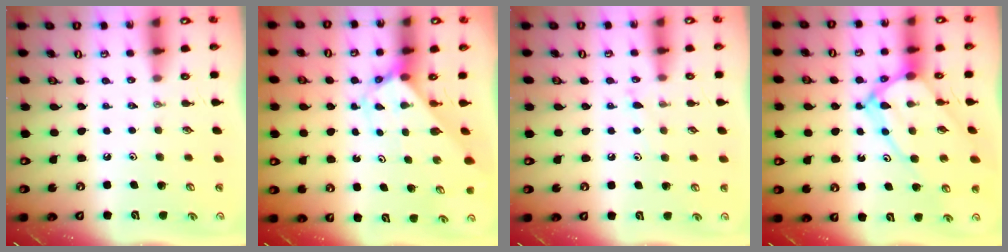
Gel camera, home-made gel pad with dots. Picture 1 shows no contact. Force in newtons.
{"total": 2.7, "press": 2.7, "slide": 0.1}
{"total": 5.9, "press": 5.8, "slide": 0.6}
{"total": 14.1, "press": 14.0, "slide": 1.3}